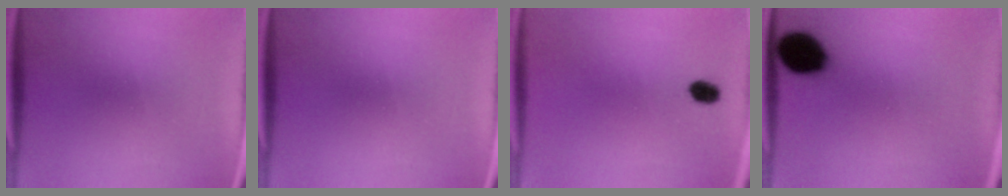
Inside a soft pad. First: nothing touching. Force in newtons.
{"total": 0.0}
{"total": 2.7}
{"total": 11.9}